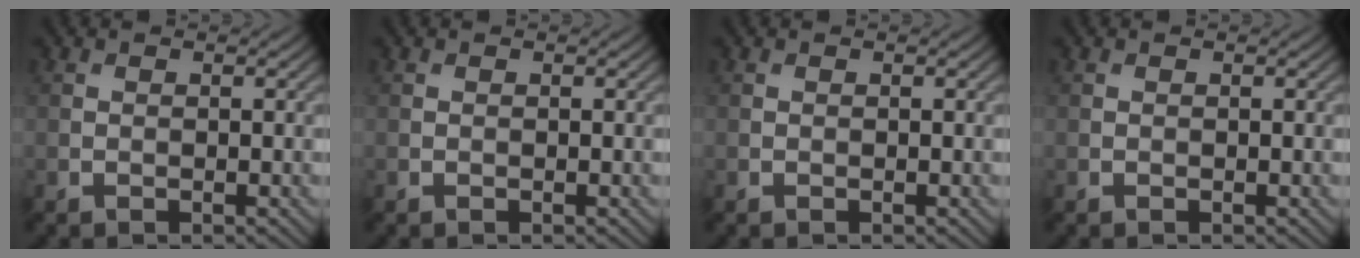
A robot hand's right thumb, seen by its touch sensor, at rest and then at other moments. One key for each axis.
{"total": 0.0}
{"total": 0.0}
{"total": 0.0}